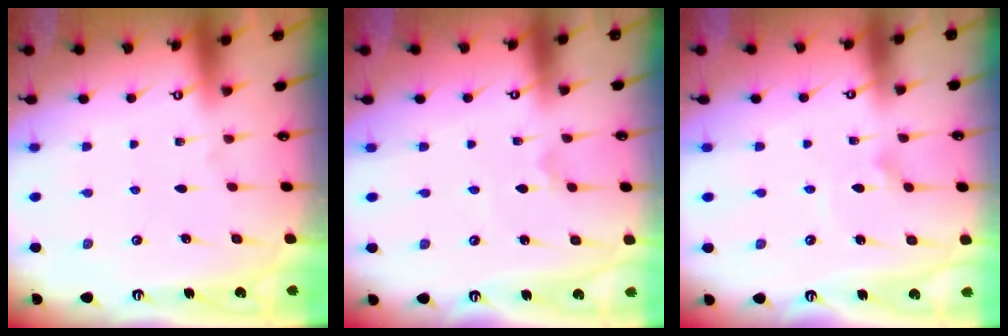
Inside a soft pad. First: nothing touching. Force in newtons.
{"total": 0.7, "press": 0.7, "slide": 0.1}
{"total": 2.2, "press": 2.2, "slide": 0.1}